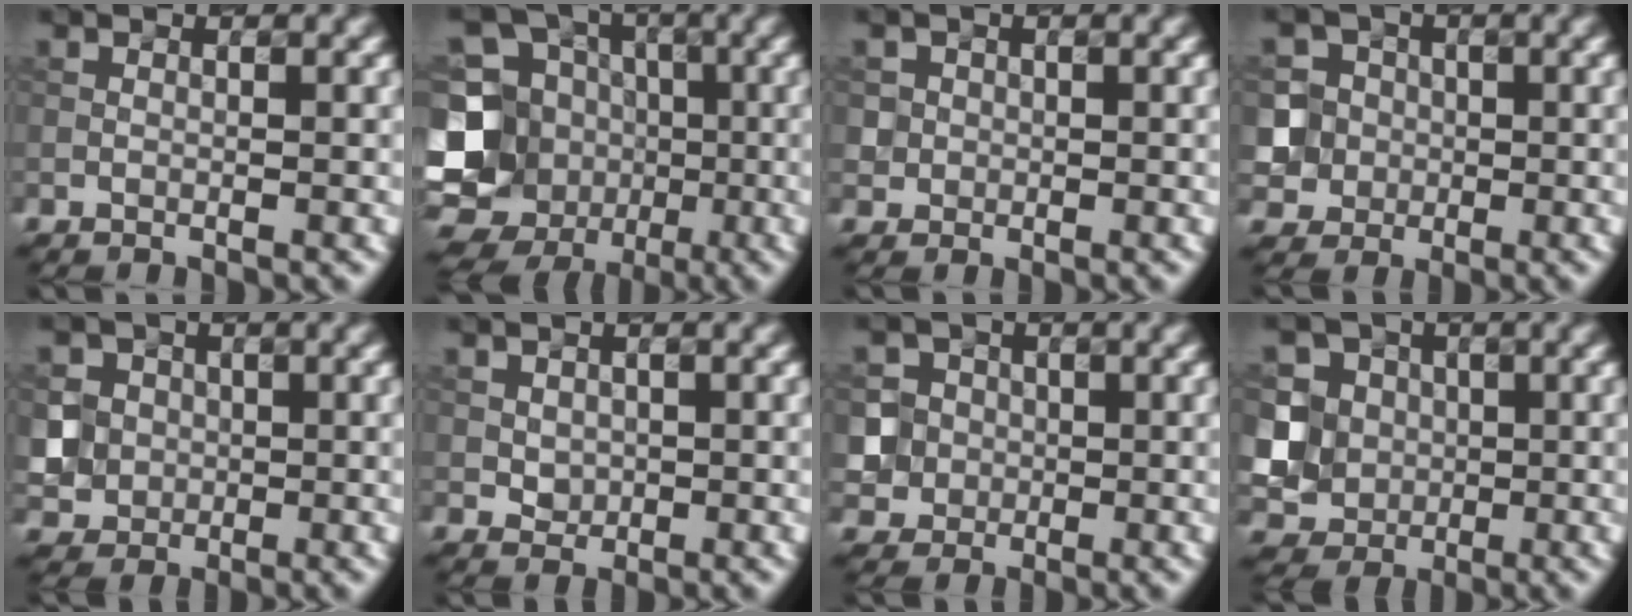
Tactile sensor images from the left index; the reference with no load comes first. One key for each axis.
{"total": 14.5, "fx": -3.6, "fy": 13.0, "fz": 5.2, "tx": -0.130, "ty": 0.008, "tz": -0.054}
{"total": 1.7, "fx": 0.3, "fy": 1.7, "fz": 0.3, "tx": 0.001, "ty": -0.004, "tz": 0.019}
{"total": 7.2, "fx": -1.3, "fy": 6.9, "fz": 1.6, "tx": -0.034, "ty": 0.011, "tz": -0.037}
{"total": 4.7, "fx": 0.2, "fy": 4.5, "fz": 1.3, "tx": -0.025, "ty": 0.013, "tz": 0.001}
{"total": 1.4, "fx": 0.2, "fy": 1.2, "fz": 0.6, "tx": -0.013, "ty": -0.003, "tz": 0.005}
{"total": 6.1, "fx": -1.0, "fy": 5.9, "fz": 1.3, "tx": -0.020, "ty": 0.013, "tz": -0.028}
{"total": 8.3, "fx": 0.5, "fy": 7.7, "fz": 3.2, "tx": -0.091, "ty": 0.033, "tz": -0.018}